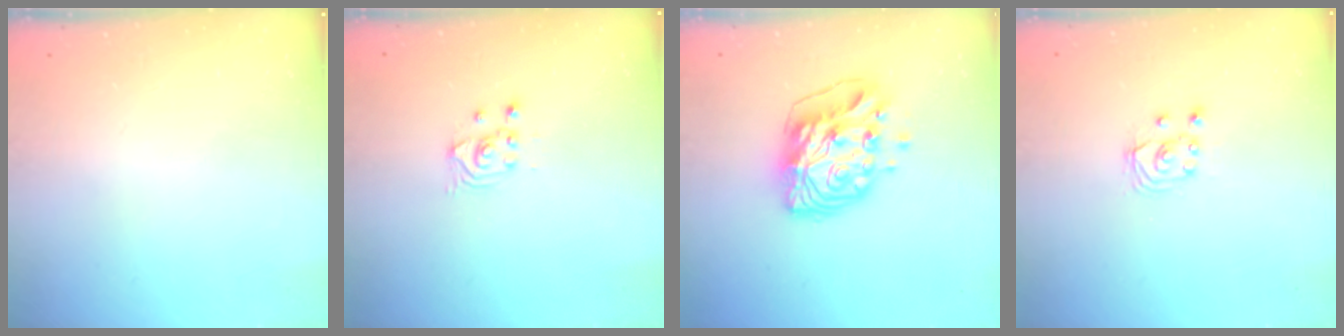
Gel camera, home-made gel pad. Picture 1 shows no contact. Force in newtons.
{"total": 2.4, "press": 2.3, "slide": 0.2}
{"total": 12.2, "press": 12.1, "slide": 1.2}
{"total": 3.9, "press": 3.9, "slide": 0.4}